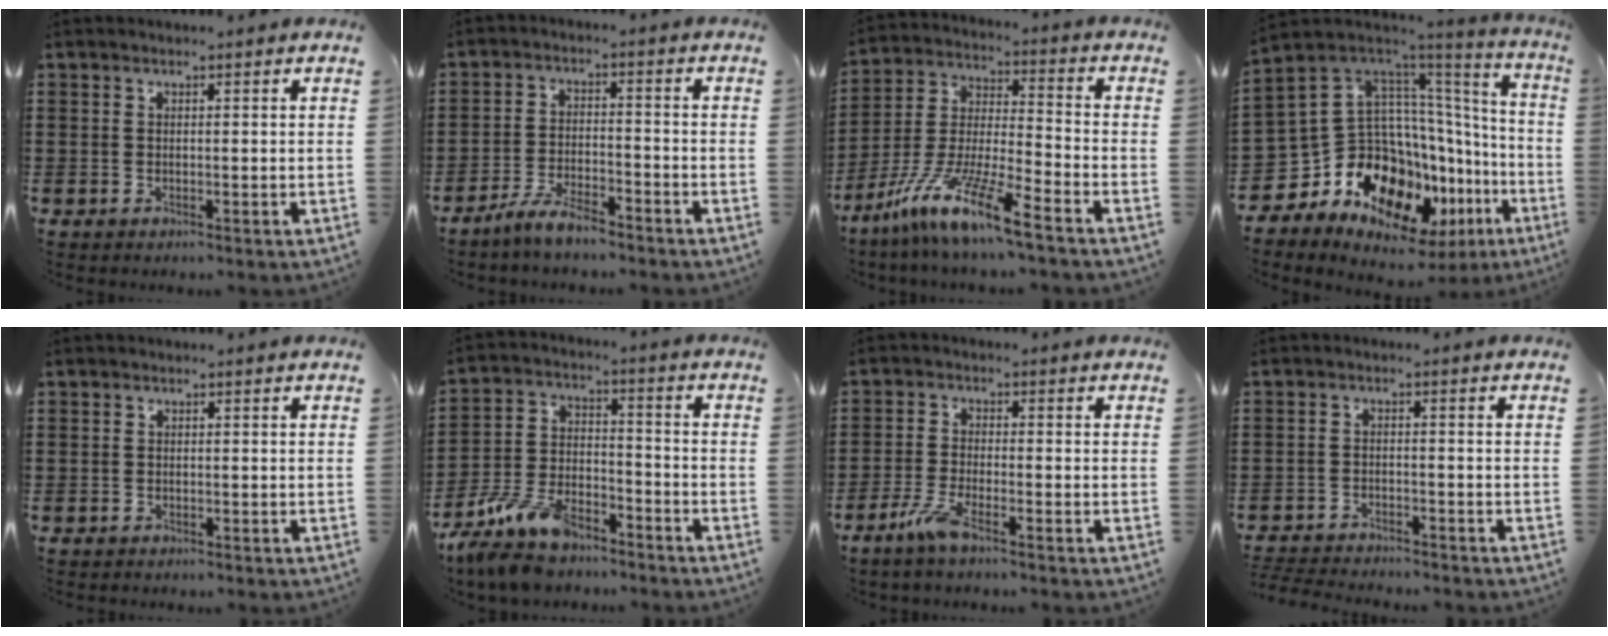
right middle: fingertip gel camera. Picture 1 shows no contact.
{"total": 5.0, "force": [-4.4, 0.6, 2.2], "torque": [-0.050, 0.000, -0.087]}
{"total": 12.1, "force": [-9.2, 0.2, 8.0], "torque": [-0.173, -0.002, -0.185]}
{"total": 15.4, "force": [-7.8, 10.4, 8.2], "torque": [-0.213, -0.020, -0.132]}
{"total": 0.5, "force": [-0.3, 0.4, -0.1], "torque": [0.001, 0.005, -0.009]}
{"total": 10.1, "force": [-8.6, 3.2, 4.2], "torque": [-0.100, 0.015, -0.170]}
{"total": 4.4, "force": [-2.9, 0.8, 3.3], "torque": [-0.080, -0.011, -0.058]}
{"total": 3.1, "force": [-3.1, 0.2, 0.2], "torque": [-0.014, -0.005, -0.068]}